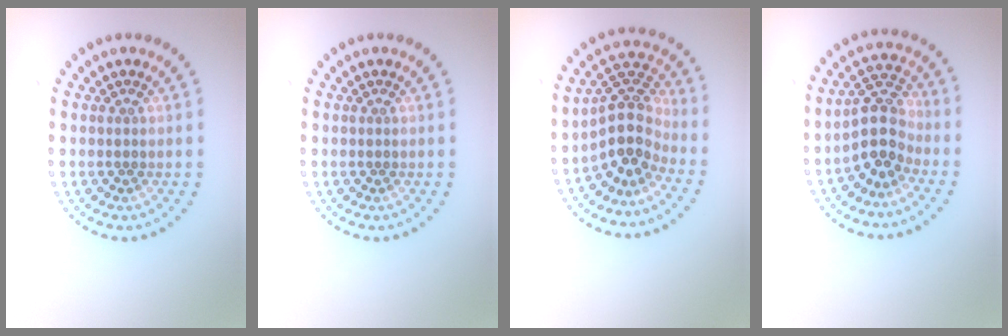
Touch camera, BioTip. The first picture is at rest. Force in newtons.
{"total": 0.0}
{"total": 4.2, "press": 3.5, "slide": 2.3}
{"total": 4.0, "press": 3.5, "slide": 1.9}